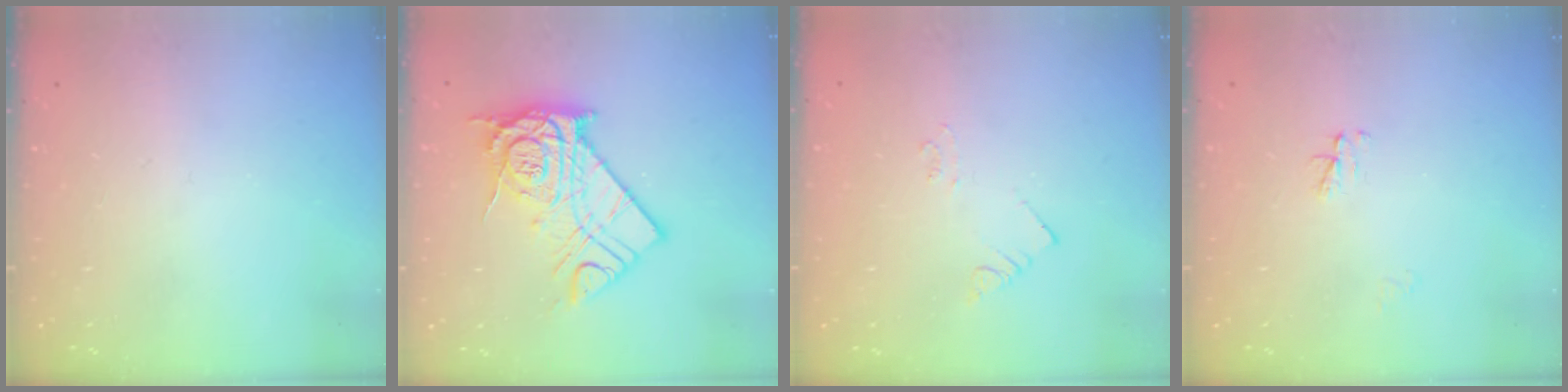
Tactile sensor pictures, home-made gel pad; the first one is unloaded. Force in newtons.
{"total": 16.4, "press": 16.4, "slide": 1.2}
{"total": 2.1, "press": 2.1, "slide": 0.3}
{"total": 3.0, "press": 3.0, "slide": 0.4}